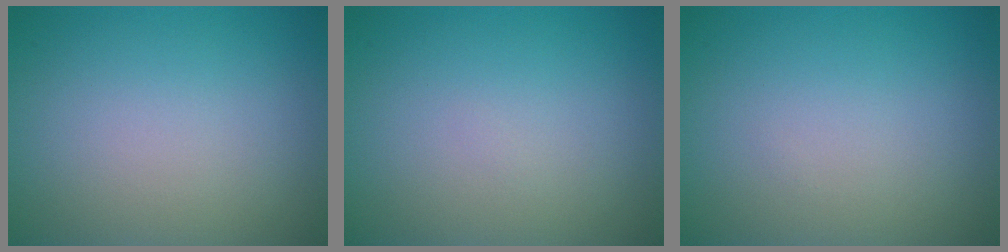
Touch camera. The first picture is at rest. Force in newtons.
{"total": 0.0}
{"total": 0.0}